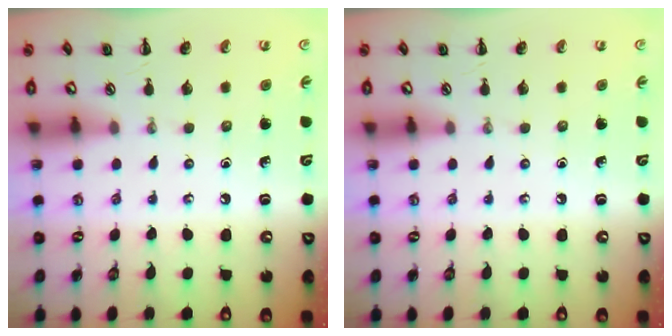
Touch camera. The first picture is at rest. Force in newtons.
{"total": 0.0}